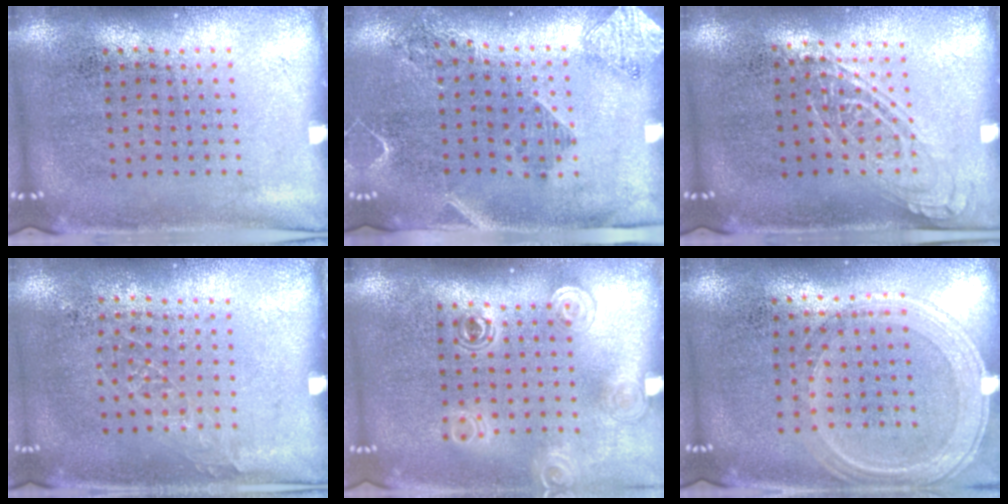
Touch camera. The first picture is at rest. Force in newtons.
{"total": 1.7, "press": 1.4, "slide": 1.0}
{"total": 1.3, "press": 1.2, "slide": 0.6}
{"total": 0.8, "press": 0.8, "slide": 0.3}
{"total": 1.4, "press": 1.2, "slide": 0.8}
{"total": 1.2, "press": 1.2, "slide": 0.3}